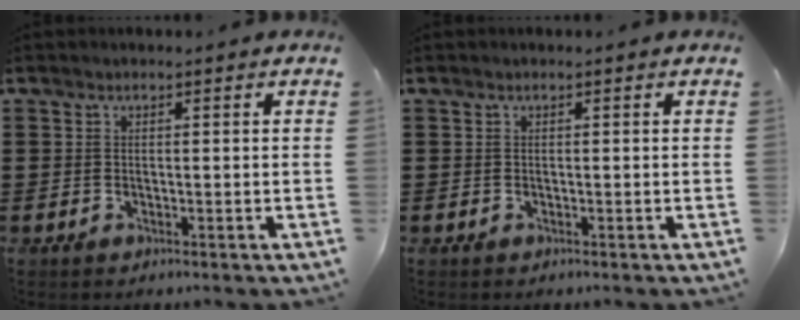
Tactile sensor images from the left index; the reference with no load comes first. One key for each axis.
{"total": 0.0}